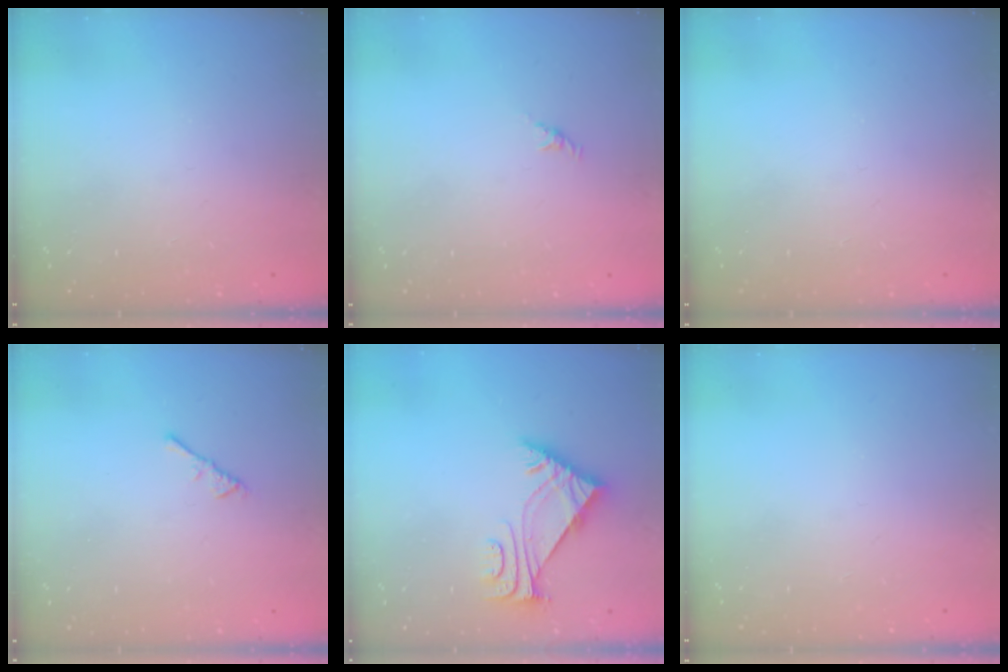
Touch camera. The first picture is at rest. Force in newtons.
{"total": 2.1, "press": 2.0, "slide": 0.7}
{"total": 0.0}
{"total": 2.2, "press": 2.1, "slide": 0.5}
{"total": 5.9, "press": 5.8, "slide": 1.2}
{"total": 0.0}